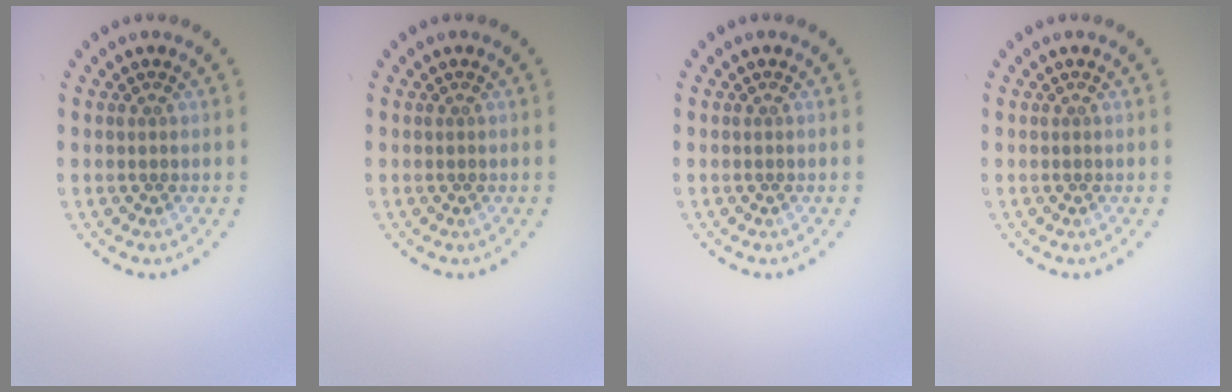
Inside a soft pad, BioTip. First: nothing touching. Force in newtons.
{"total": 0.0}
{"total": 0.0}
{"total": 0.0}